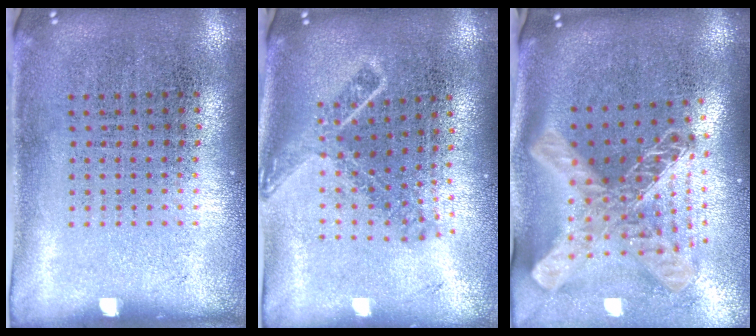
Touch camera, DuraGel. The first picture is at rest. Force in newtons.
{"total": 1.8, "press": 1.3, "slide": 1.3}
{"total": 2.8, "press": 2.0, "slide": 2.0}